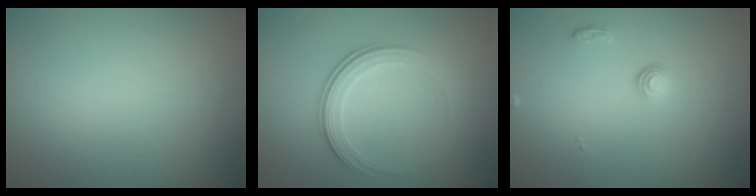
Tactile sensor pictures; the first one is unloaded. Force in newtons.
{"total": 3.7, "press": 2.6, "slide": 2.7}
{"total": 1.1, "press": 0.8, "slide": 0.8}